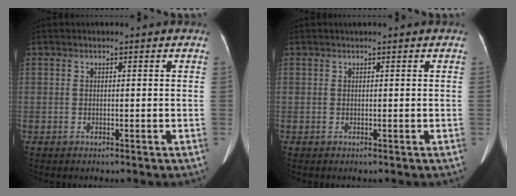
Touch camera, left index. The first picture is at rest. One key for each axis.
{"total": 0.5, "fx": 0.4, "fy": 0.0, "fz": 0.4, "tx": -0.004, "ty": 0.009, "tz": 0.008}